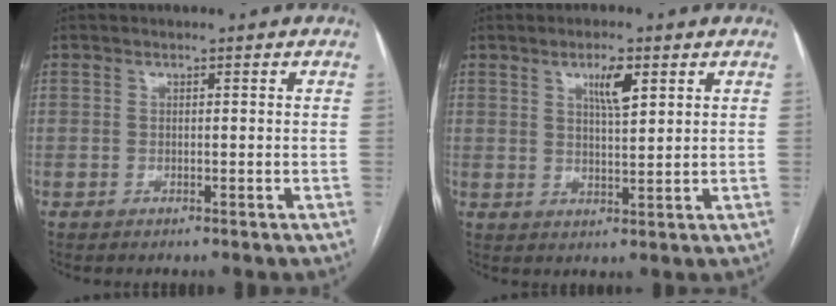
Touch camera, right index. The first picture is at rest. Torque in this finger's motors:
{"motor_torque": [0.50, 0.29, 0.17, 0.06]}